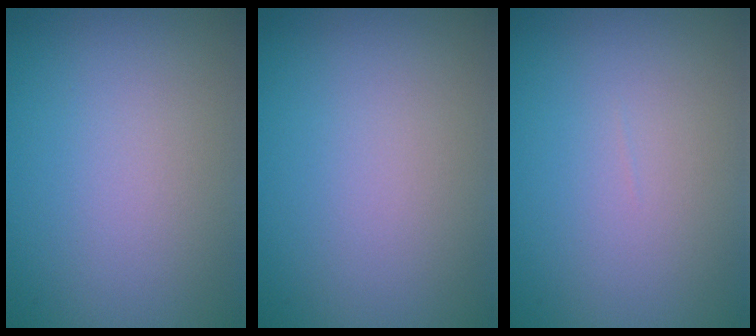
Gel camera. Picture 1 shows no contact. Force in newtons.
{"total": 0.0}
{"total": 0.0}